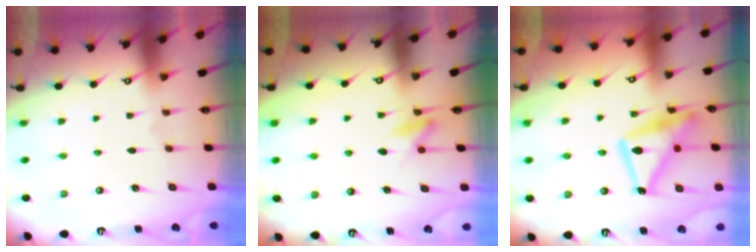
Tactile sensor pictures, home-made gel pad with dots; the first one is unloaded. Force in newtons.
{"total": 5.8, "press": 5.7, "slide": 1.3}
{"total": 17.7, "press": 17.6, "slide": 1.1}